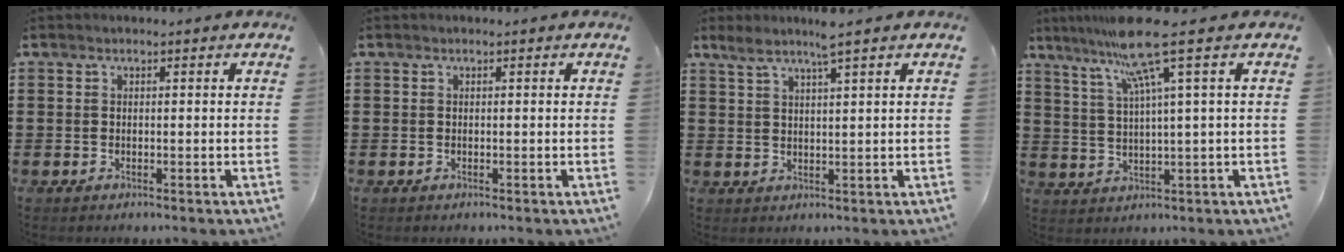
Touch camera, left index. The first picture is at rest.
{"total": 0.0}
{"total": 3.8, "force": [2.8, -0.2, 2.5], "torque": [-0.057, -0.002, 0.048]}
{"total": 10.3, "force": [5.3, -0.5, 8.8], "torque": [-0.196, -0.011, 0.083]}